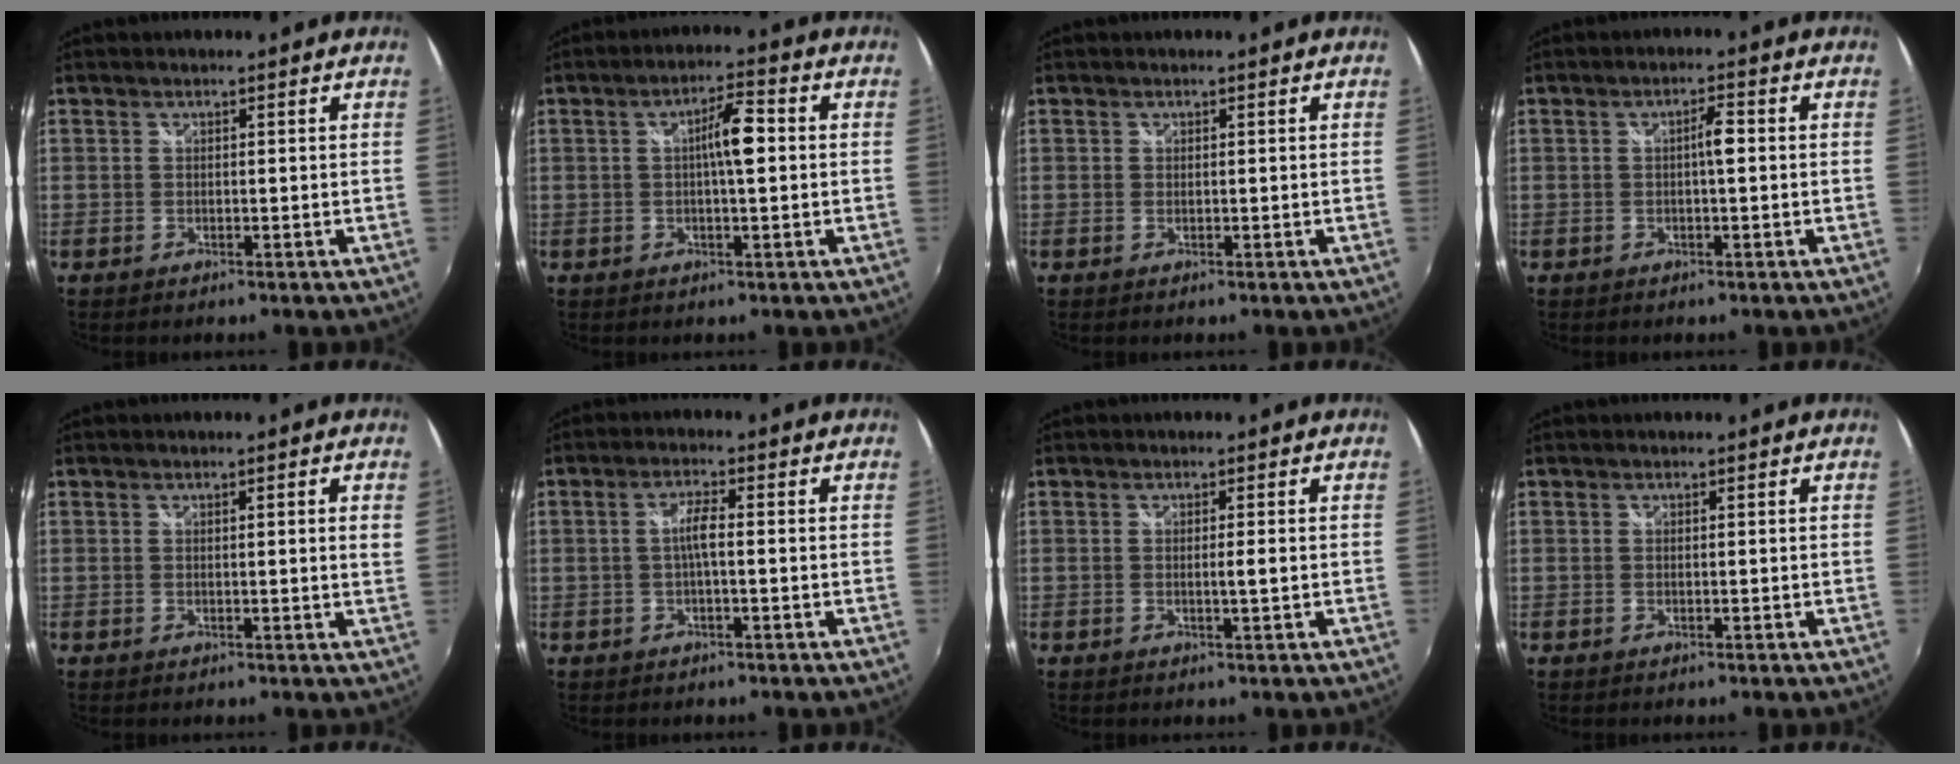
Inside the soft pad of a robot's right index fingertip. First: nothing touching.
{"total": 5.6, "force": [0.4, 1.0, 5.5], "torque": [-0.090, 0.009, 0.007]}
{"total": 0.0}
{"total": 2.4, "force": [-0.1, 0.5, 2.4], "torque": [-0.040, 0.006, -0.003]}
{"total": 2.4, "force": [0.8, -0.3, 2.2], "torque": [-0.025, 0.001, 0.009]}
{"total": 3.1, "force": [-0.3, 0.4, 3.1], "torque": [-0.059, 0.006, -0.005]}
{"total": 2.1, "force": [-0.2, -0.6, 1.9], "torque": [-0.027, -0.004, -0.004]}
{"total": 0.0}